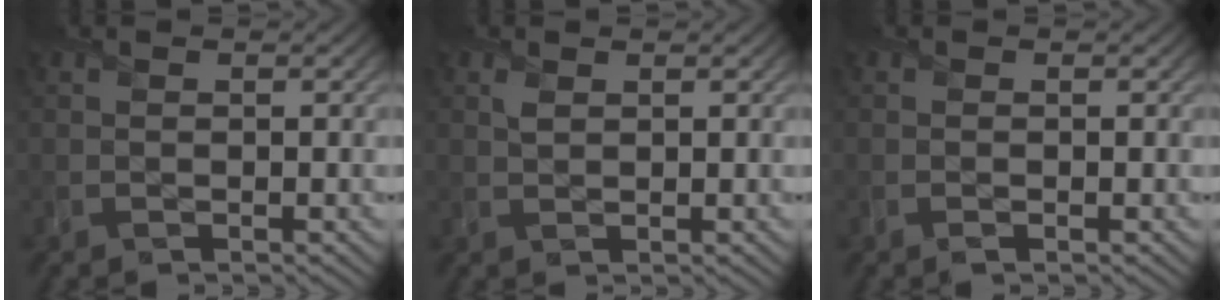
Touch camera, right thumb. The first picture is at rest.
{"total": 1.0, "force": [0.8, 0.5, 0.5], "torque": [-0.014, 0.002, 0.016]}
{"total": 0.0}